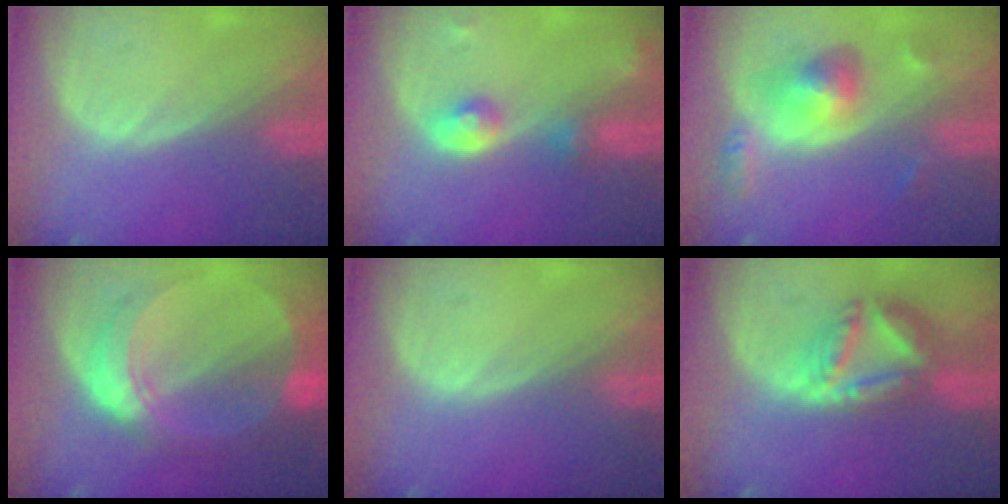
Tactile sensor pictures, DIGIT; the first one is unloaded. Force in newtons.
{"total": 4.2, "press": 4.0, "slide": 1.4}
{"total": 5.9, "press": 5.5, "slide": 2.1}
{"total": 8.7, "press": 8.7, "slide": 0.6}
{"total": 0.0}
{"total": 8.1, "press": 7.0, "slide": 4.0}